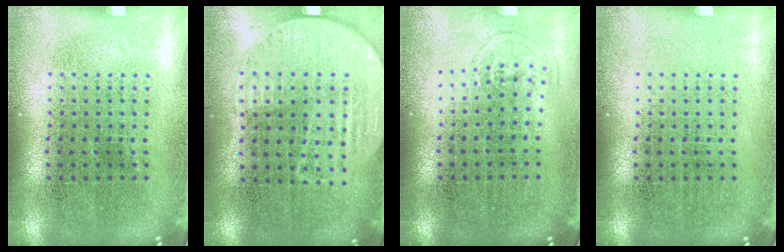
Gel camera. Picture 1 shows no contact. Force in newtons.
{"total": 1.0, "press": 0.9, "slide": 0.5}
{"total": 0.6, "press": 0.5, "slide": 0.3}
{"total": 0.0}